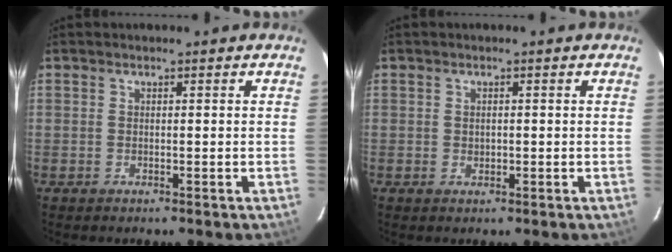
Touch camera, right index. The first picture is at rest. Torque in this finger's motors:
{"motor_torque": [-0.13, 0.01, 0.05, -0.01]}